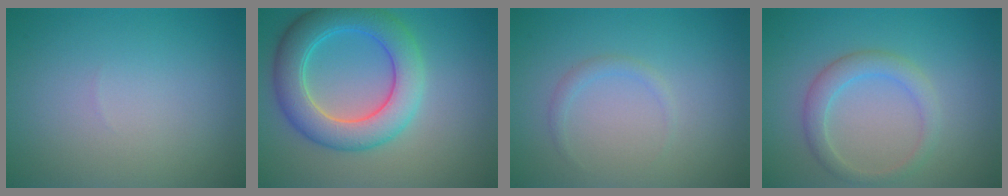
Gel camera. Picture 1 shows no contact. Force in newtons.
{"total": 6.8, "press": 6.8, "slide": 0.3}
{"total": 0.9, "press": 0.9, "slide": 0.1}
{"total": 2.6, "press": 2.6, "slide": 0.3}